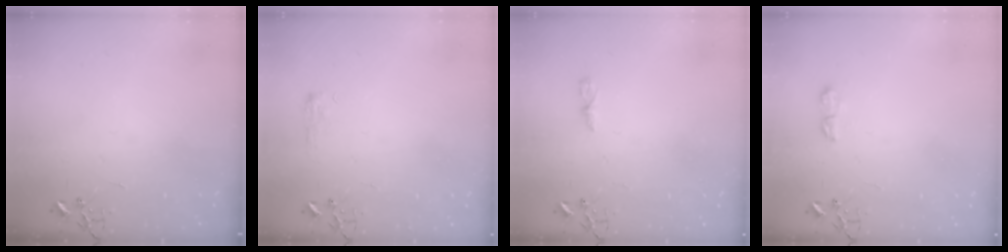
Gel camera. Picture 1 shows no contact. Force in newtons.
{"total": 6.4, "press": 6.3, "slide": 0.9}
{"total": 4.4, "press": 4.4, "slide": 0.6}
{"total": 7.0, "press": 7.0, "slide": 0.8}